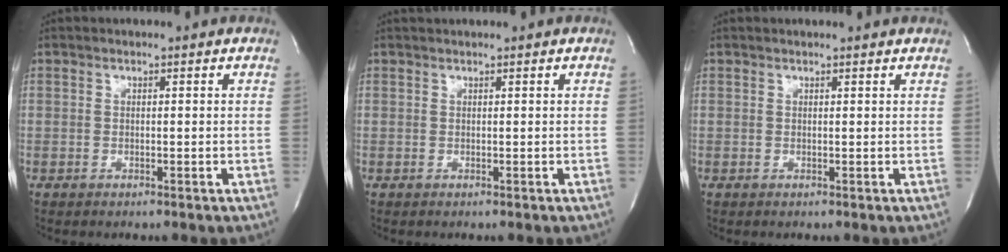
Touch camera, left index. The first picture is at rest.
{"total": 1.2, "force": [1.1, -0.2, 0.3], "torque": [-0.003, 0.018, 0.025]}
{"total": 2.3, "force": [2.2, 0.1, 0.6], "torque": [-0.011, 0.011, 0.023]}